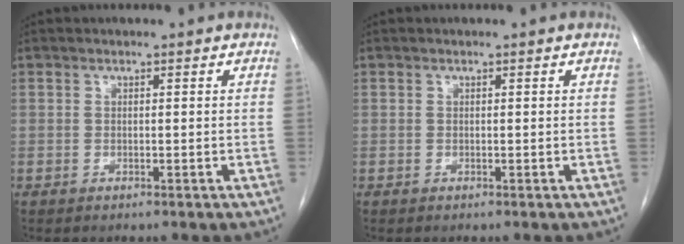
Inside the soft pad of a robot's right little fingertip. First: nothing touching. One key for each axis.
{"total": 0.0}